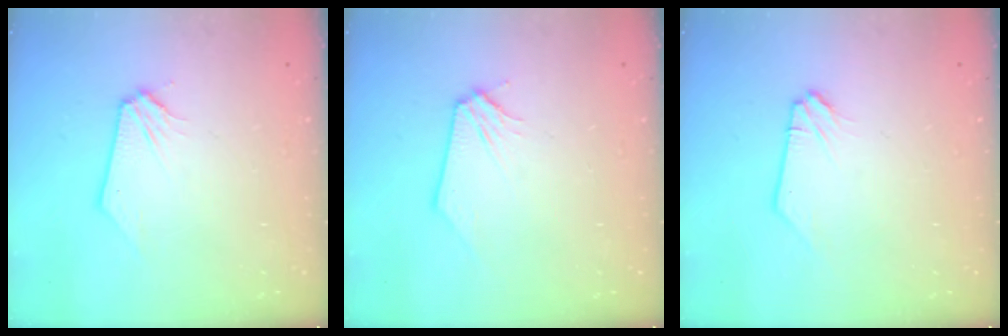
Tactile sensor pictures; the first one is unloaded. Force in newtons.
{"total": 0.0}
{"total": 0.0}